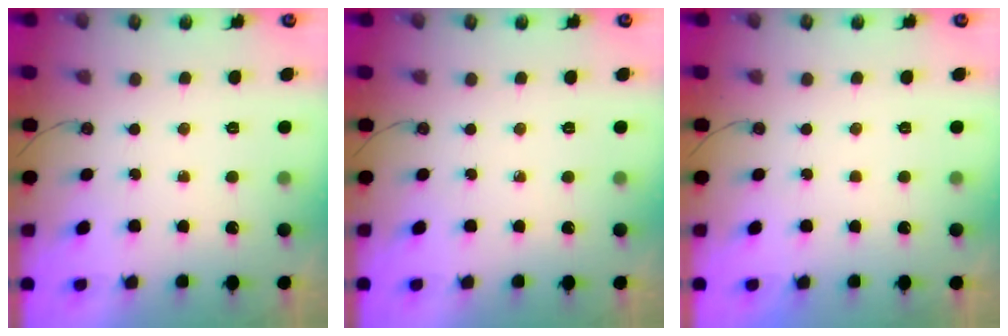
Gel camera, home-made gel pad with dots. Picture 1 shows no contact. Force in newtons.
{"total": 0.0}
{"total": 0.0}